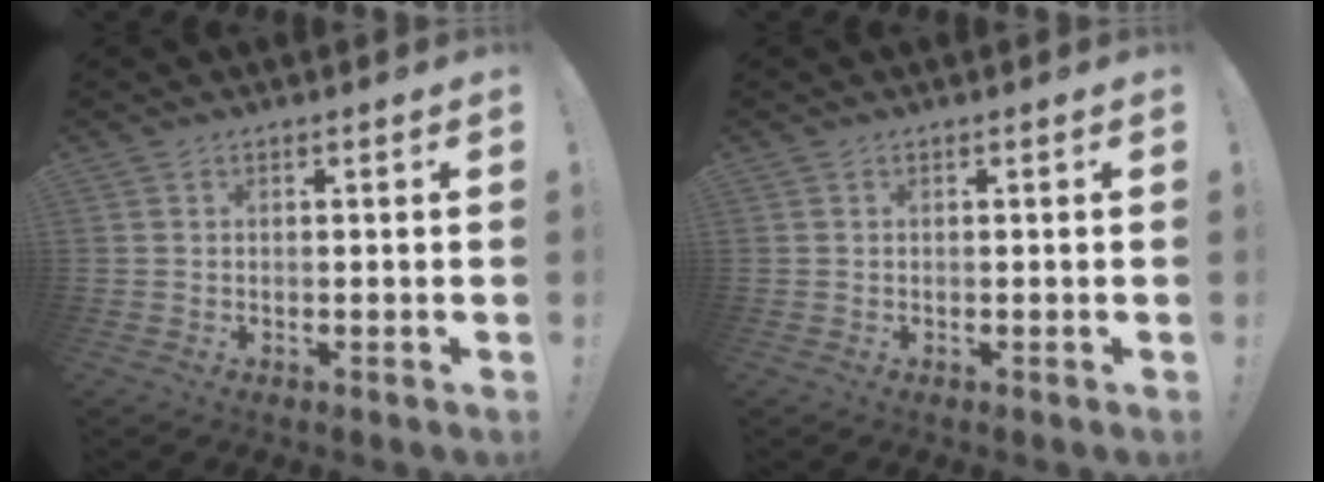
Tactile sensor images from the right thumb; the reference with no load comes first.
{"total": 0.0}